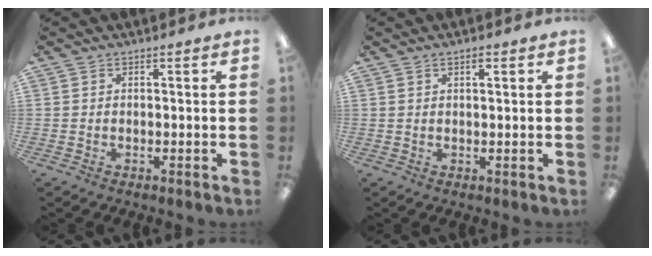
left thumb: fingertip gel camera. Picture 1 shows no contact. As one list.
[{"total": 2.0, "force": [1.1, 0.7, 1.4], "torque": [-0.023, 0.000, 0.018]}]